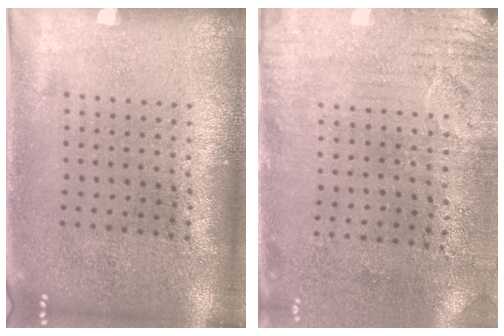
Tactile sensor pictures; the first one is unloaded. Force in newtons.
{"total": 3.3, "press": 2.7, "slide": 2.0}